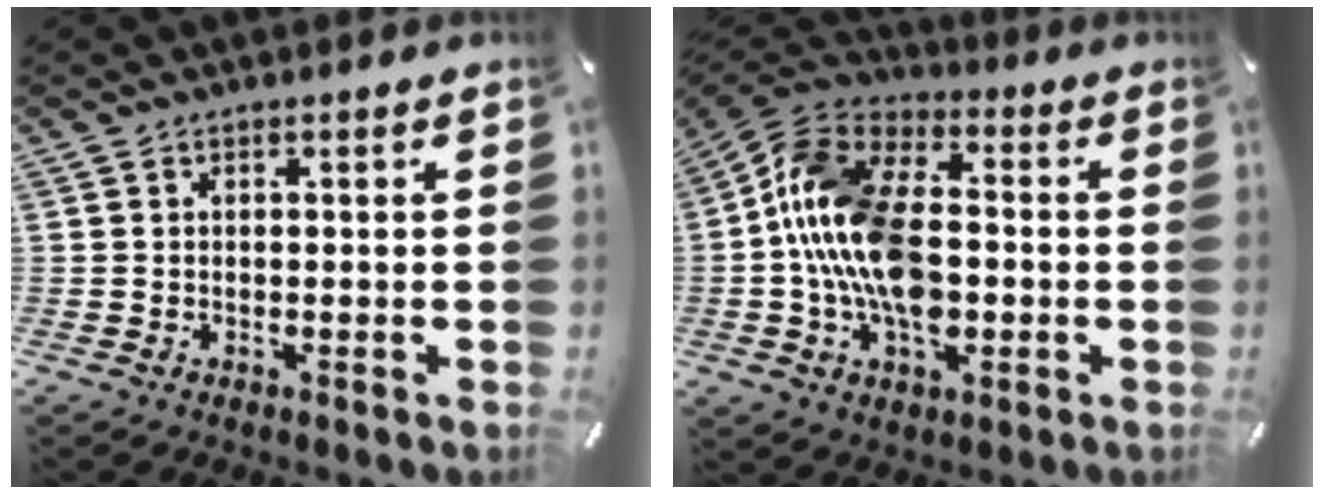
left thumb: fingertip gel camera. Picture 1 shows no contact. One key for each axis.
{"total": 18.8, "fx": -2.8, "fy": 12.1, "fz": 14.0, "tx": -0.306, "ty": 0.014, "tz": -0.052}